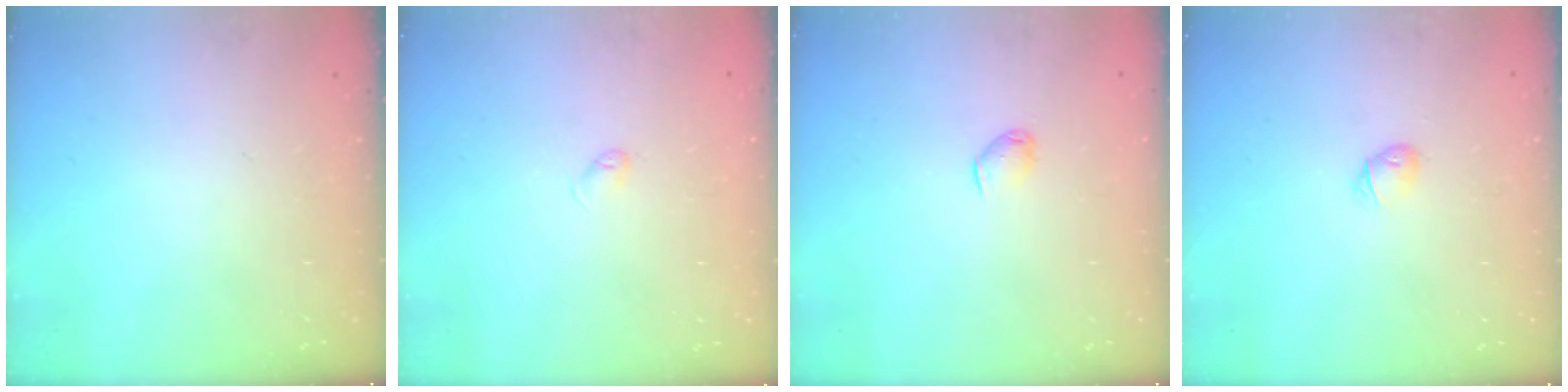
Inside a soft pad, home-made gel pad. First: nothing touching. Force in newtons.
{"total": 3.0, "press": 2.9, "slide": 0.6}
{"total": 3.4, "press": 3.3, "slide": 0.7}
{"total": 4.7, "press": 4.5, "slide": 1.3}